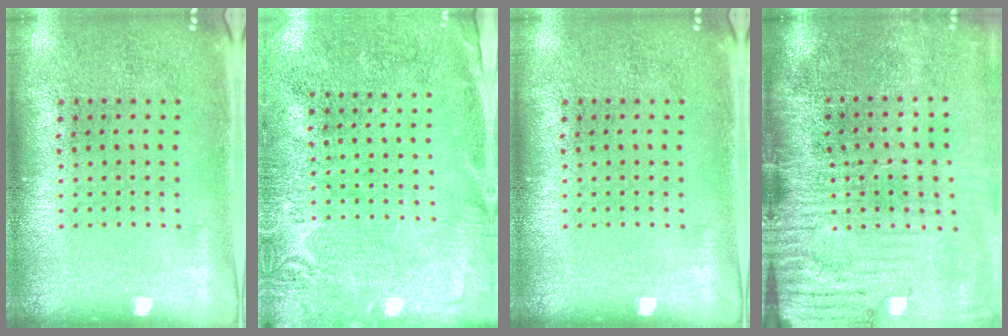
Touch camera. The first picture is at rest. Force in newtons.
{"total": 2.8, "press": 2.7, "slide": 0.5}
{"total": 0.0}
{"total": 4.8, "press": 4.0, "slide": 2.6}